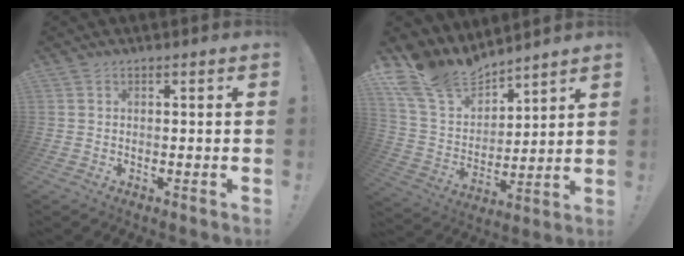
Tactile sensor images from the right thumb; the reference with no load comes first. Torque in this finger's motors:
{"motor_torque": [0.47, 2.17, 0.68, 0.72, 0.07]}